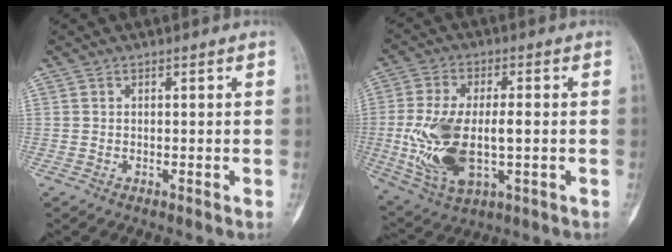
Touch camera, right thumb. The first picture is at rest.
{"total": 16.4, "force": [-1.9, 8.3, 14.0], "torque": [-0.278, 0.003, -0.020]}